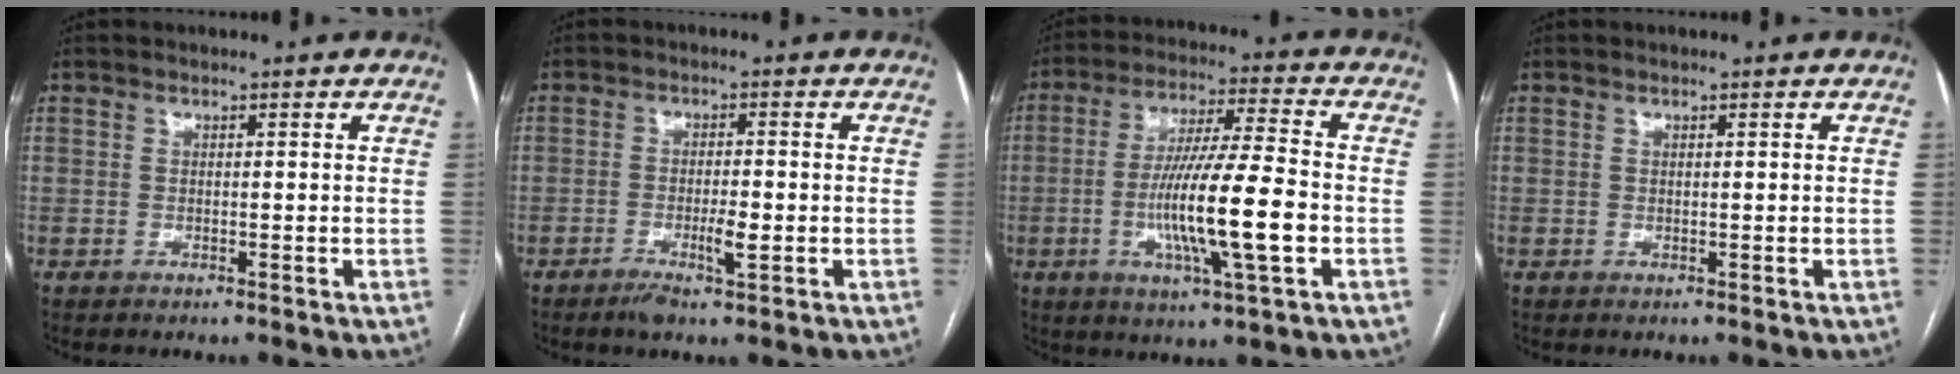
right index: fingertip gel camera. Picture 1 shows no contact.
{"total": 3.8, "force": [-1.5, 0.6, 3.5], "torque": [-0.066, -0.003, -0.026]}
{"total": 14.1, "force": [-3.2, 0.6, 13.8], "torque": [-0.255, -0.008, -0.058]}
{"total": 0.0}